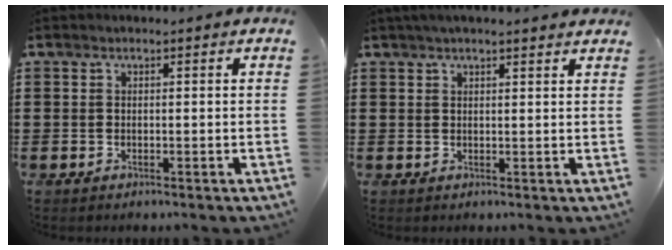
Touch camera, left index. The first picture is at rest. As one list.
[{"total": 2.2, "force": [1.9, 0.2, 1.1], "torque": [-0.026, 0.005, 0.035]}]